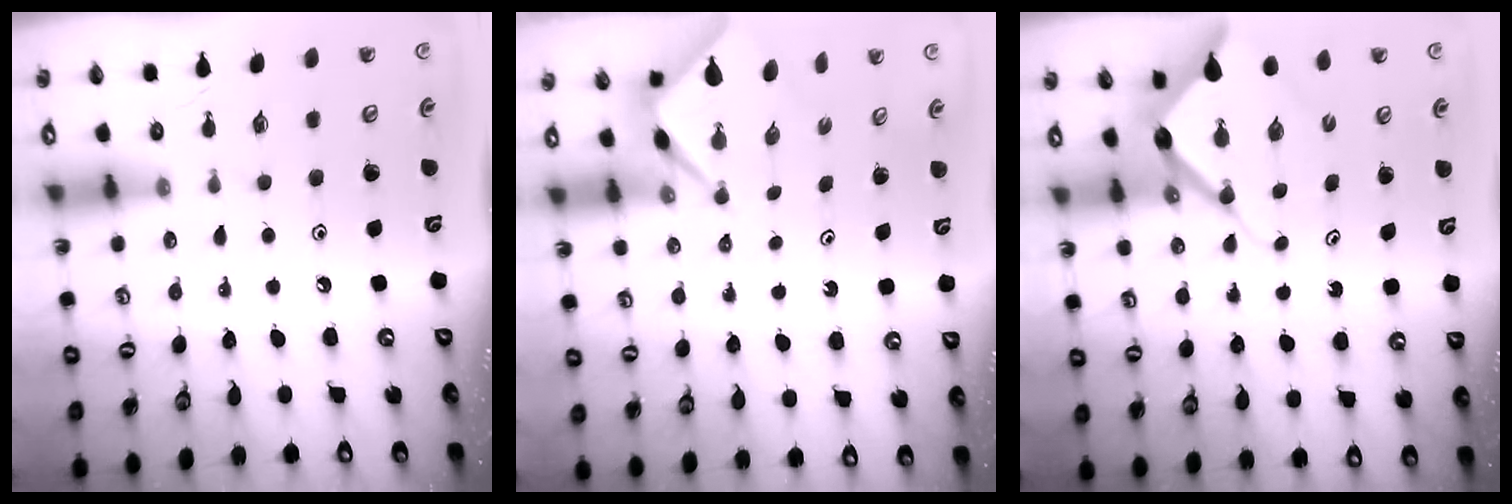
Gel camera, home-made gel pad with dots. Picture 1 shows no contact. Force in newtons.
{"total": 2.7, "press": 2.7, "slide": 0.0}
{"total": 7.5, "press": 7.5, "slide": 0.6}